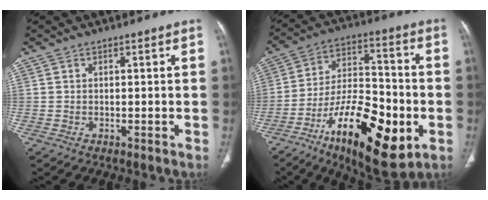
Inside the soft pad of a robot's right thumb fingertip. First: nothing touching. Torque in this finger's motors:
{"motor_torque": [0.30, 0.21, 1.70, -1.06, 0.19]}